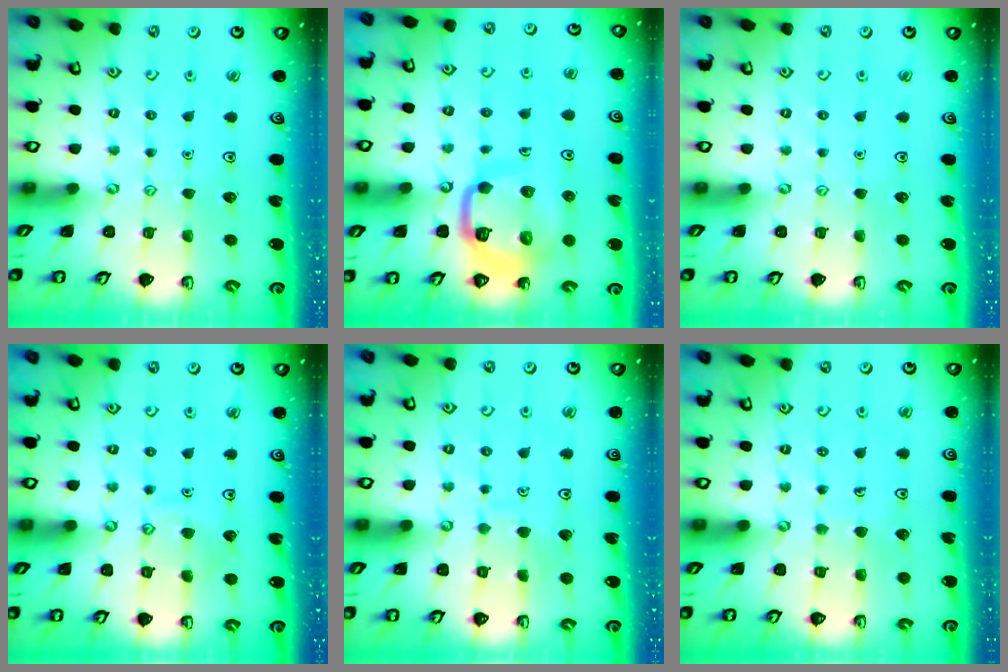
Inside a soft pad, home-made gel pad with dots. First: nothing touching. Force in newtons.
{"total": 11.5, "press": 11.5, "slide": 1.1}
{"total": 0.0}
{"total": 7.1, "press": 7.1, "slide": 0.6}
{"total": 5.7, "press": 5.7, "slide": 0.4}
{"total": 4.2, "press": 4.2, "slide": 0.3}